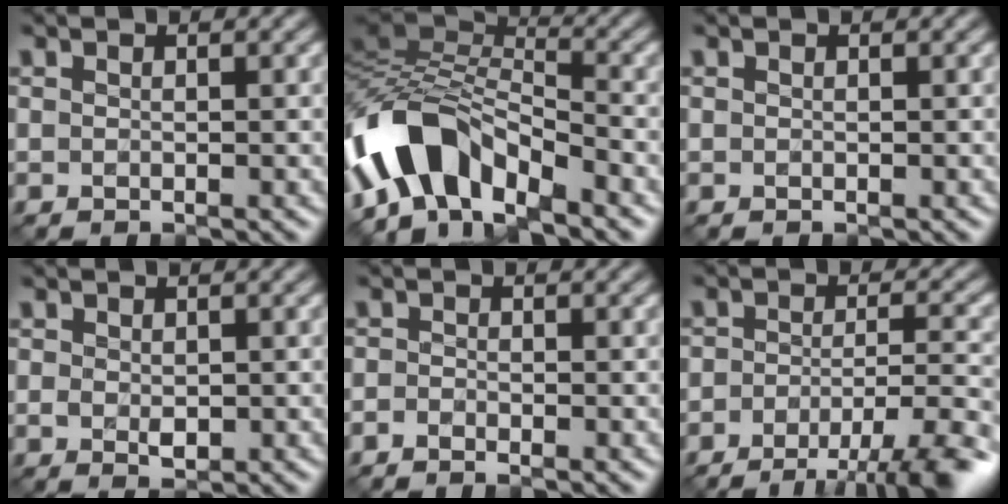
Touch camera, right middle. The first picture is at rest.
{"total": 8.7, "force": [-5.1, 4.2, 5.7], "torque": [-0.090, 0.008, -0.107]}
{"total": 0.0}
{"total": 1.5, "force": [-0.1, 1.0, 1.1], "torque": [-0.021, -0.004, 0.004]}
{"total": 1.0, "force": [-0.8, 0.2, 0.5], "torque": [-0.011, -0.003, -0.018]}
{"total": 7.9, "force": [-5.6, 2.1, 5.2], "torque": [-0.073, -0.007, -0.083]}